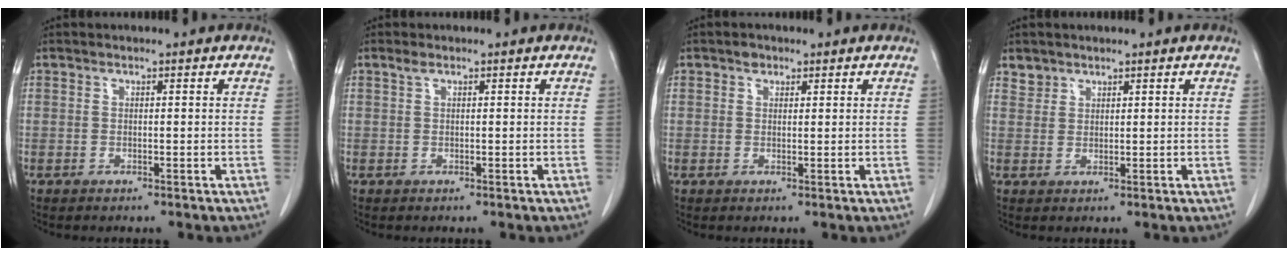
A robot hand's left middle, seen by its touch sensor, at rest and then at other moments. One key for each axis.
{"total": 0.7, "fx": 0.5, "fy": 0.2, "fz": 0.4, "tx": -0.013, "ty": 0.011, "tz": 0.010}
{"total": 1.3, "fx": 0.8, "fy": 1.0, "fz": 0.4, "tx": -0.005, "ty": 0.001, "tz": 0.012}
{"total": 1.8, "fx": 1.5, "fy": 0.9, "fz": -0.3, "tx": 0.012, "ty": 0.005, "tz": 0.027}